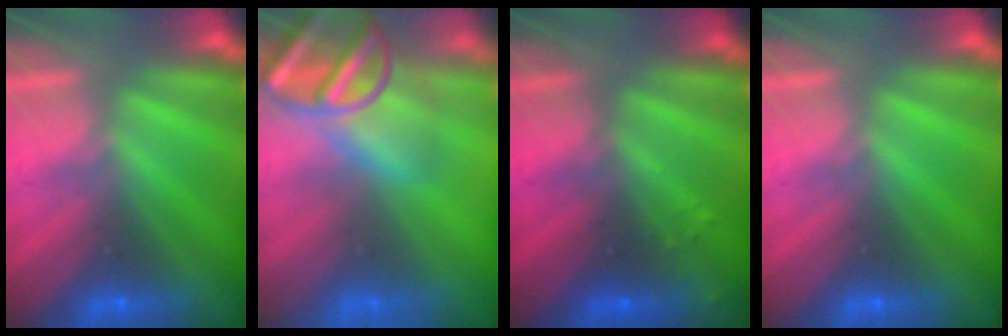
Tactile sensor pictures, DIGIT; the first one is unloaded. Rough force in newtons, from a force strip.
{"total": 7.1}
{"total": 2.9}
{"total": 0.0}